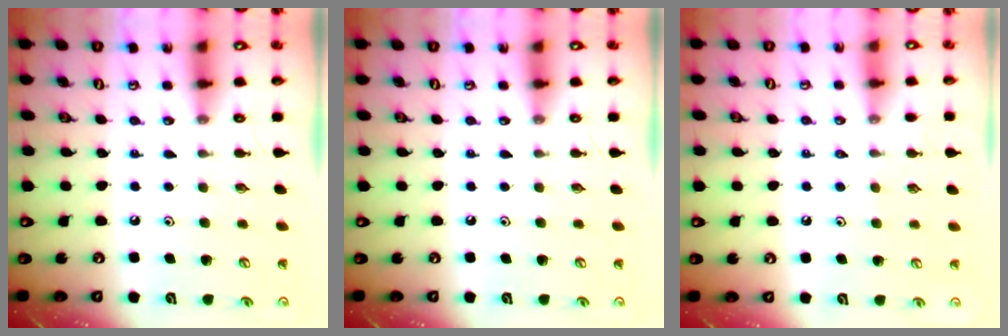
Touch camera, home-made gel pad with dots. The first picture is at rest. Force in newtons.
{"total": 0.0}
{"total": 4.3, "press": 4.3, "slide": 0.6}